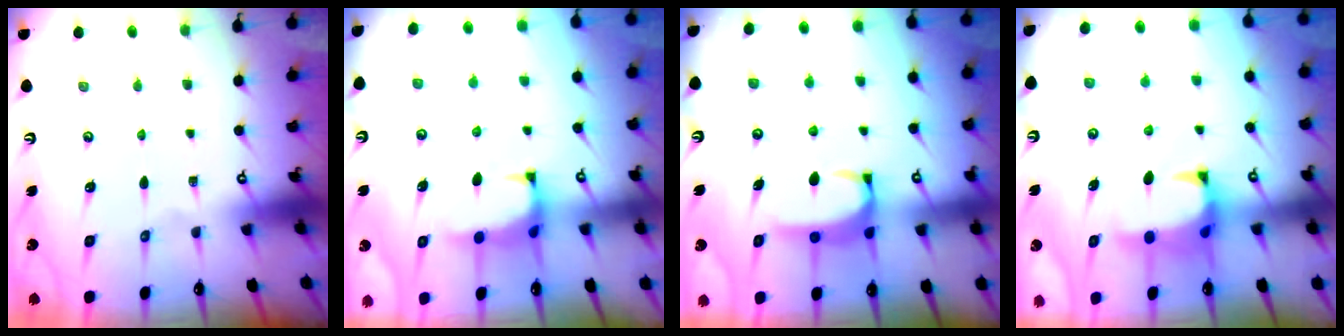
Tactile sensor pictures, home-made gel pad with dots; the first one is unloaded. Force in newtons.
{"total": 1.4, "press": 1.3, "slide": 0.5}
{"total": 2.9, "press": 2.9, "slide": 0.3}
{"total": 1.7, "press": 1.3, "slide": 1.1}